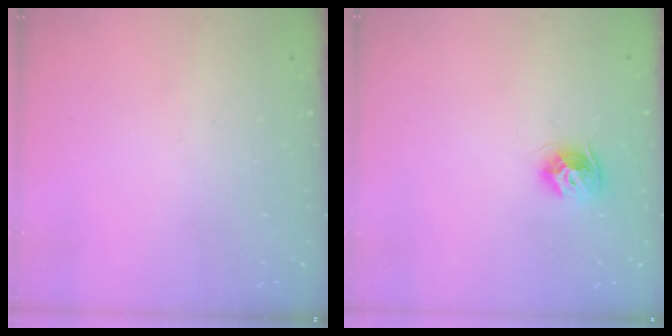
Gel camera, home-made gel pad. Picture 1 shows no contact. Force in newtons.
{"total": 8.8, "press": 8.8, "slide": 0.4}